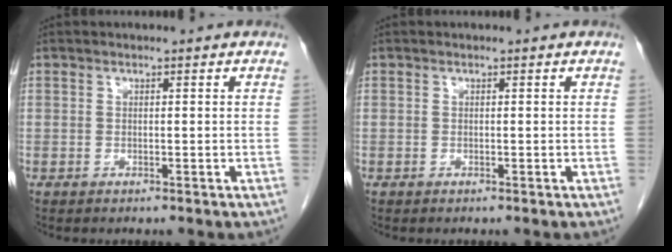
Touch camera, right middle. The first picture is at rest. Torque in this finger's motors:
{"motor_torque": [0.16, -0.03, -0.02, -0.01]}